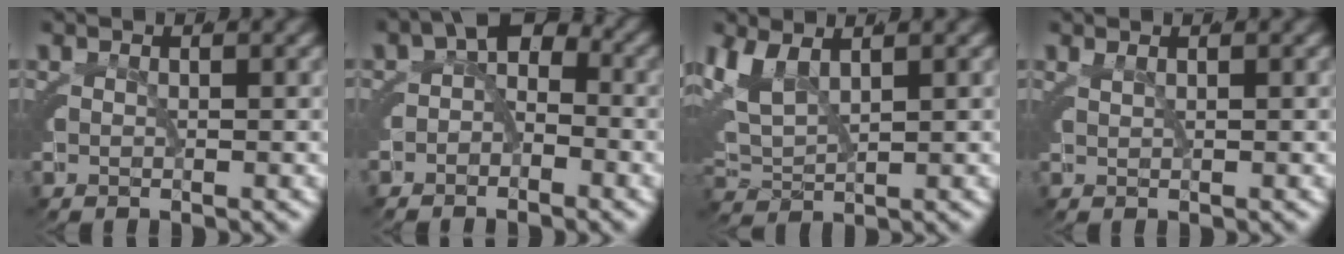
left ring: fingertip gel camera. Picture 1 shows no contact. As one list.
[{"total": 2.0, "force": [-0.3, 1.2, 1.7], "torque": [-0.010, -0.004, -0.011]}, {"total": 4.8, "force": [1.6, 3.2, 3.2], "torque": [-0.101, -0.009, 0.037]}, {"total": 1.2, "force": [0.5, -1.0, 0.0], "torque": [0.008, 0.000, 0.015]}]